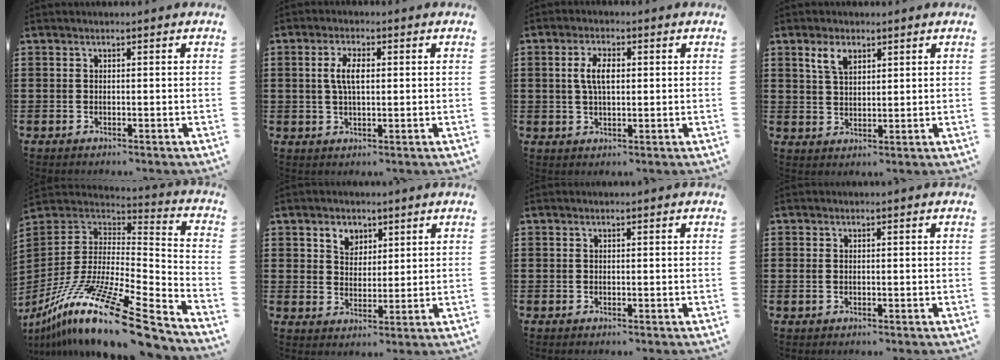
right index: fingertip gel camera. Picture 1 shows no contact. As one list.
[{"total": 4.4, "force": [0.6, 1.9, 4.0], "torque": [-0.081, 0.009, 0.008]}, {"total": 4.6, "force": [0.7, 2.1, 4.0], "torque": [-0.082, 0.010, 0.009]}, {"total": 3.8, "force": [2.3, 2.0, 2.3], "torque": [-0.053, 0.008, 0.041]}, {"total": 17.7, "force": [-11.9, 2.8, 12.8], "torque": [-0.242, 0.030, -0.213]}, {"total": 3.7, "force": [2.3, 2.8, 0.7], "torque": [-0.027, 0.011, 0.041]}, {"total": 0.0}, {"total": 0.8, "force": [-0.1, 0.4, 0.7], "torque": [-0.016, 0.001, -0.002]}]